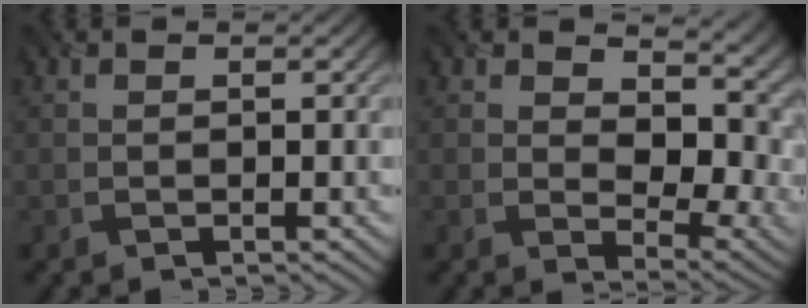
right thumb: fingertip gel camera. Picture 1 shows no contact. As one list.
[{"total": 10.3, "force": [2.3, 5.8, 8.2], "torque": [-0.136, -0.011, 0.038]}]